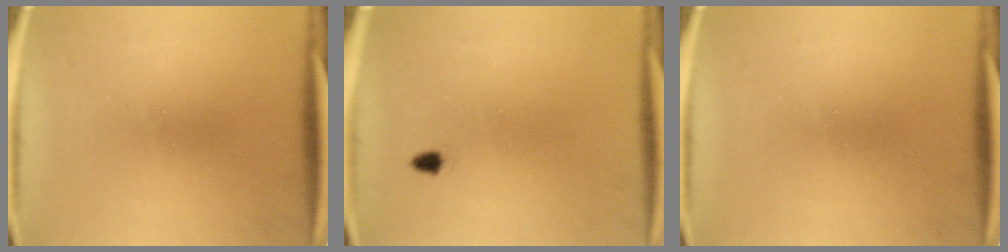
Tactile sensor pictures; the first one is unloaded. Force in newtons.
{"total": 1.1}
{"total": 0.0}